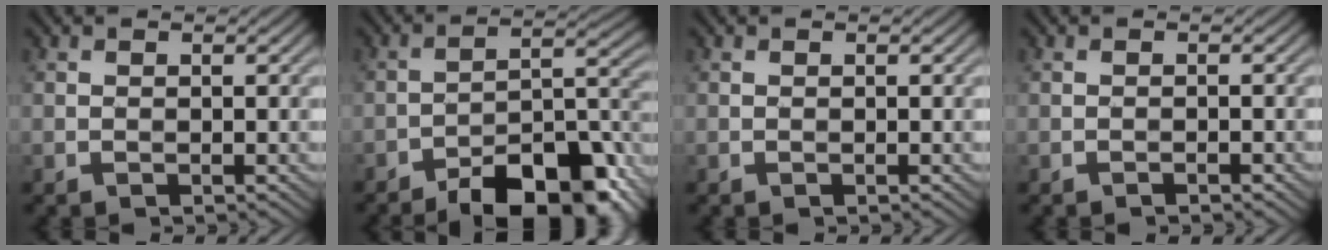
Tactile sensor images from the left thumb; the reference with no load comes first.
{"total": 15.2, "force": [-10.8, 5.5, 9.2], "torque": [-0.134, 0.002, -0.166]}
{"total": 0.0}
{"total": 0.7, "force": [-0.6, 0.1, 0.4], "torque": [-0.005, 0.002, -0.010]}